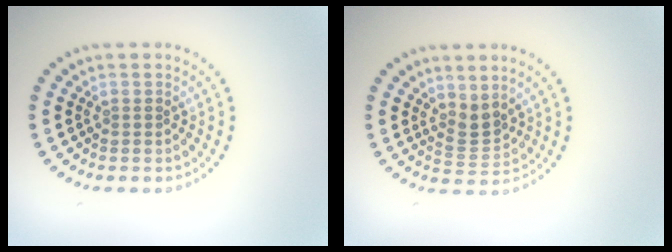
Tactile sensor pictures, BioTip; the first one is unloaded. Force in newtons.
{"total": 2.2, "press": 1.5, "slide": 1.6}